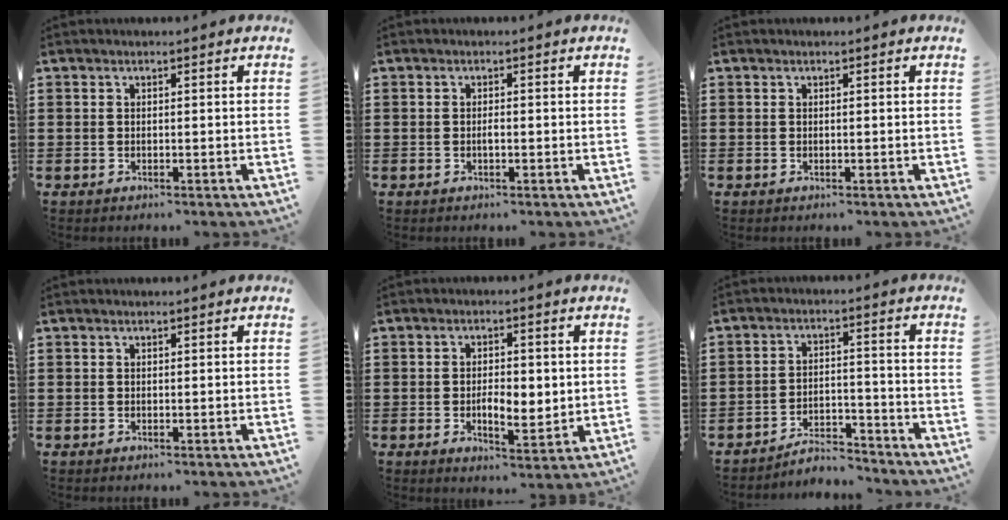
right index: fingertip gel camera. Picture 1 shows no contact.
{"total": 1.0, "force": [-0.3, 0.2, 0.9], "torque": [-0.018, -0.004, -0.004]}
{"total": 0.0}
{"total": 0.0}
{"total": 4.4, "force": [-0.3, 2.4, 3.7], "torque": [-0.058, -0.001, -0.012]}
{"total": 4.8, "force": [-4.6, 0.9, 0.7], "torque": [-0.013, 0.010, -0.093]}